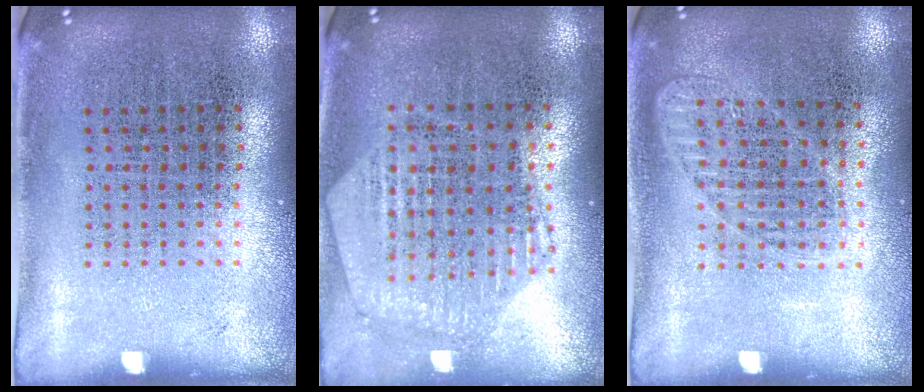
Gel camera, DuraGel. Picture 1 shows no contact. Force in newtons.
{"total": 1.1, "press": 1.1, "slide": 0.3}
{"total": 1.2, "press": 1.1, "slide": 0.3}